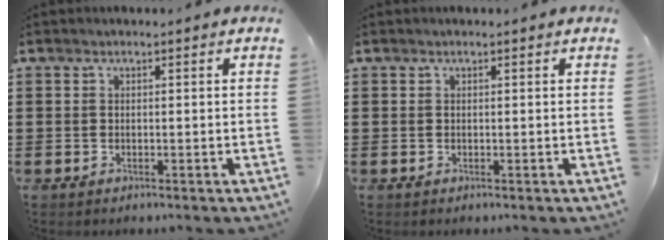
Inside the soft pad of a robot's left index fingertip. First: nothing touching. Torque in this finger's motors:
{"motor_torque": [2.13, 0.01, 0.03, -0.01]}